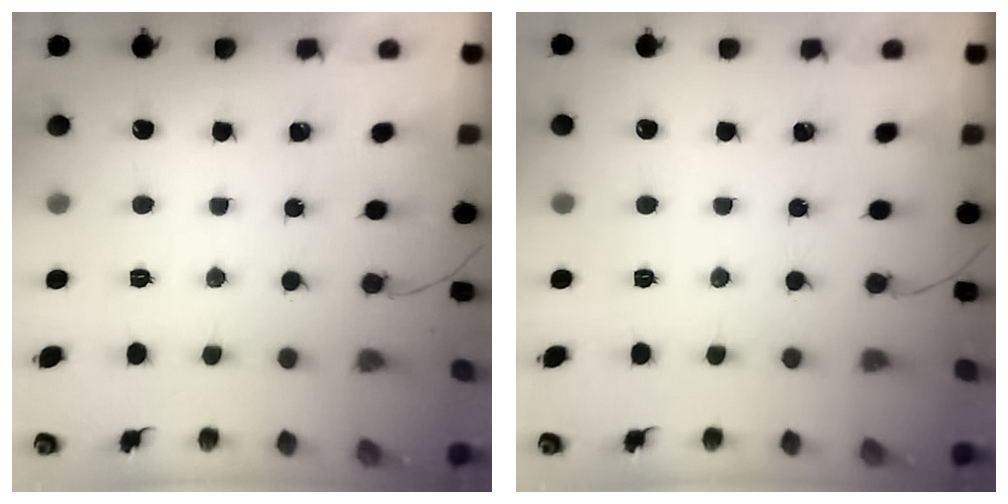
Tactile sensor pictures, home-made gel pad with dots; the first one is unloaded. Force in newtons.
{"total": 0.0}